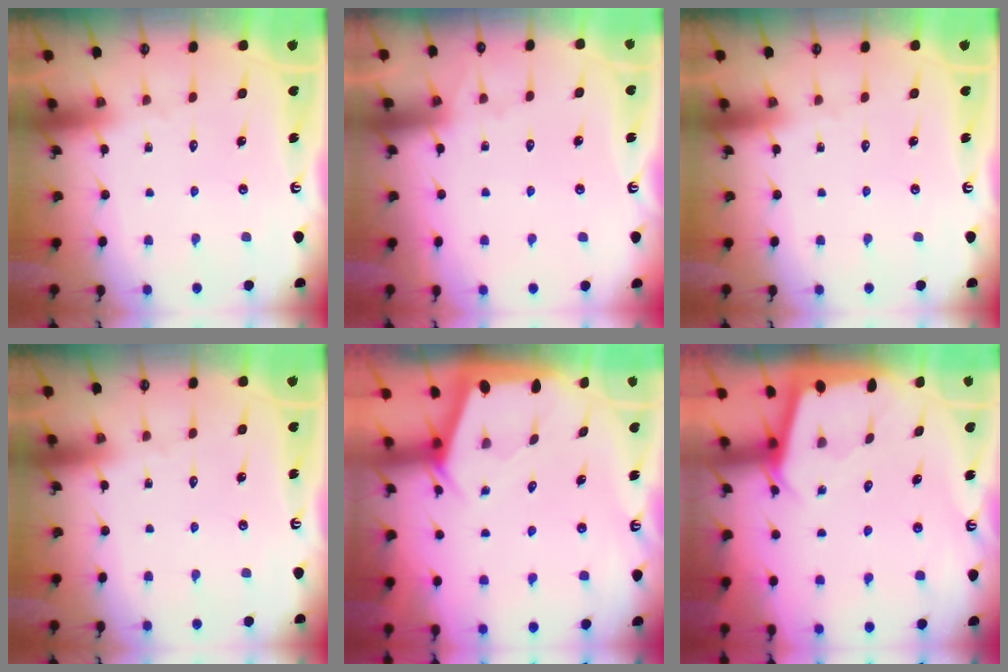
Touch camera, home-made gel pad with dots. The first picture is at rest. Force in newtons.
{"total": 5.7, "press": 5.7, "slide": 0.7}
{"total": 0.0}
{"total": 0.0}
{"total": 2.1, "press": 2.0, "slide": 0.3}
{"total": 2.0, "press": 2.0, "slide": 0.3}